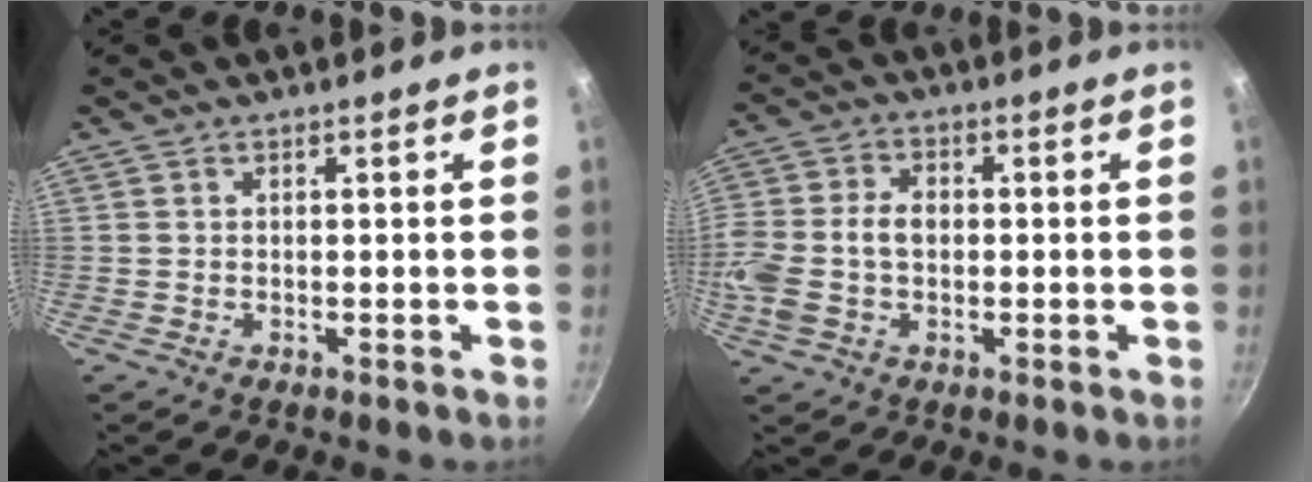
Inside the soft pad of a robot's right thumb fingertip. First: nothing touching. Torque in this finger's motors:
{"motor_torque": [1.31, 1.65, 1.19, -0.42, 0.12]}